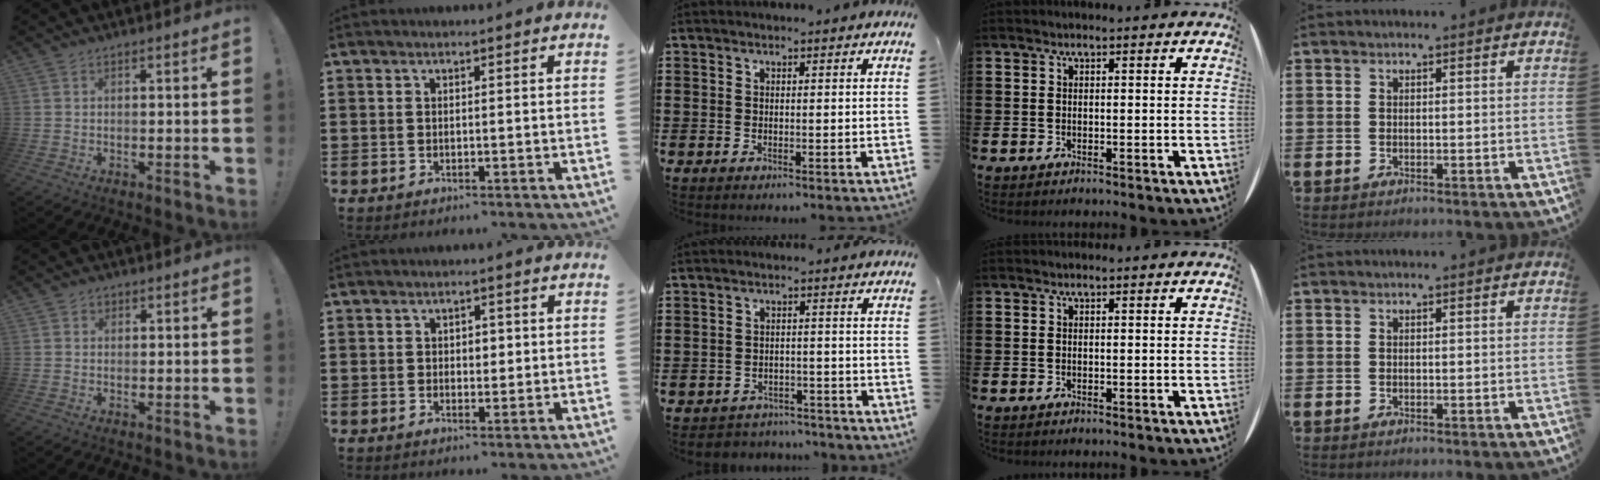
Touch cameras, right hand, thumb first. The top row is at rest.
{"thumb": {"total": 1.1, "force": [0.6, 0.9, 0.2], "torque": [0.000, 0.000, 0.011]}, "index": {"total": 1.7, "force": [0.1, 1.2, 1.2], "torque": [-0.018, 0.005, -0.002]}, "middle": {"total": 2.9, "force": [-2.8, 0.7, -0.4], "torque": [-0.003, 0.002, -0.064]}}